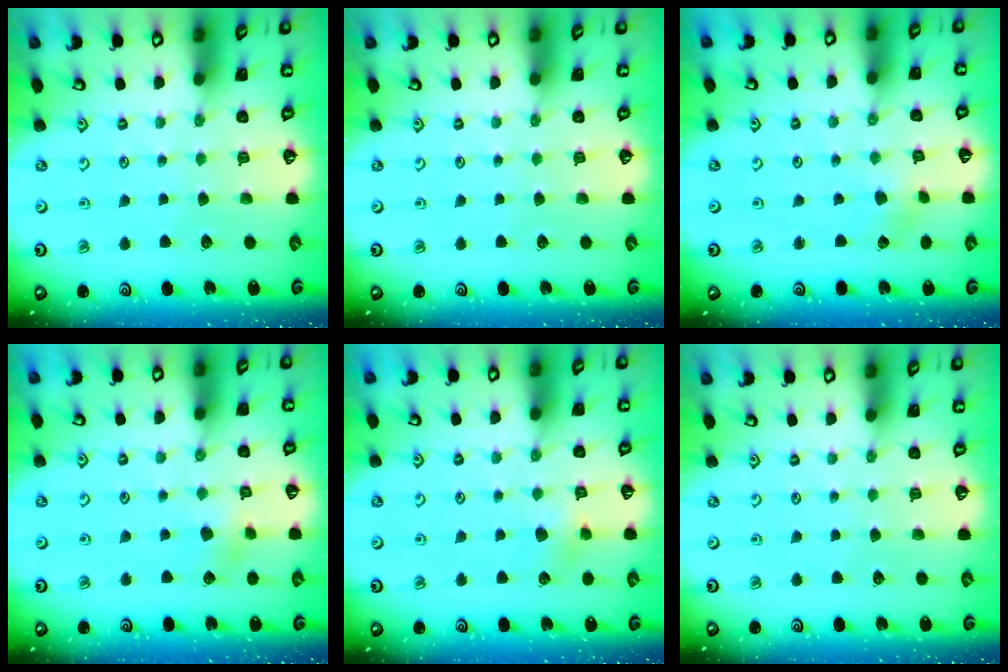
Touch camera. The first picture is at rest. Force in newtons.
{"total": 0.0}
{"total": 1.4, "press": 1.4, "slide": 0.2}
{"total": 4.6, "press": 4.5, "slide": 0.9}
{"total": 5.6, "press": 5.6, "slide": 0.4}
{"total": 0.0}